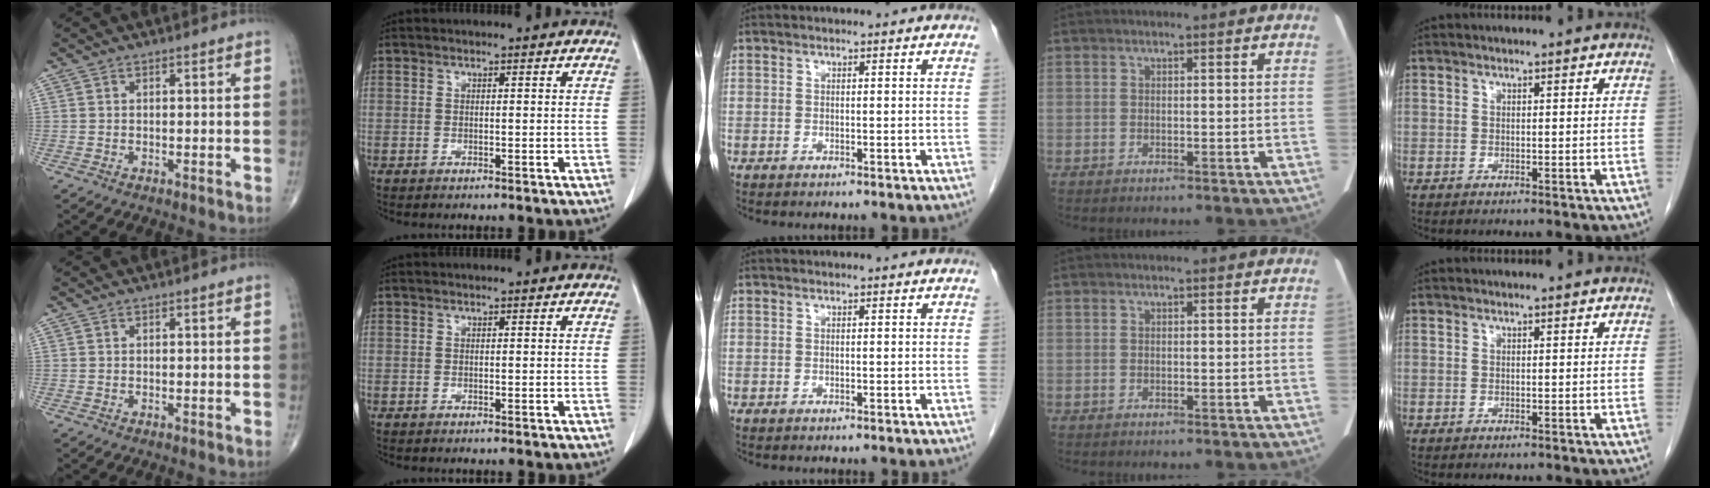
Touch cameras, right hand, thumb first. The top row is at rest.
{}